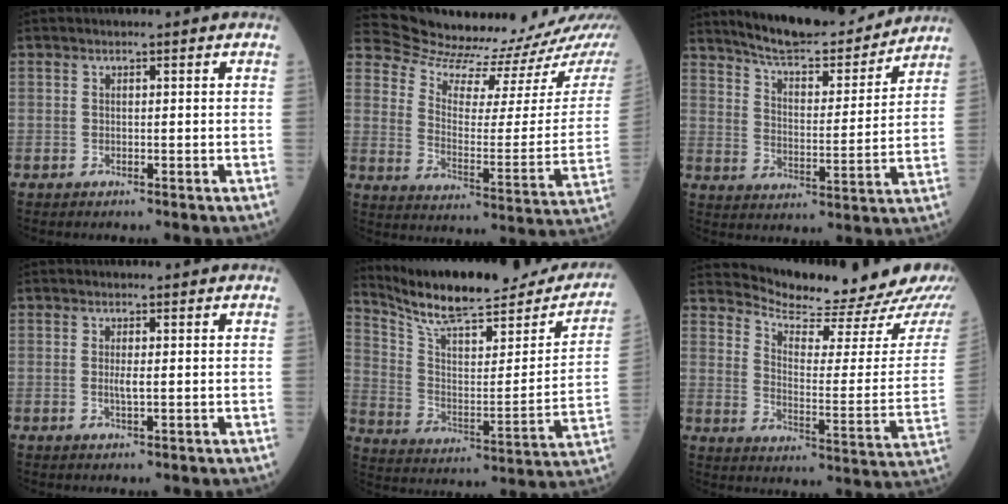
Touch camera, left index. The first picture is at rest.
{"total": 17.5, "force": [17.0, 1.5, 3.8], "torque": [-0.063, -0.091, 0.228]}
{"total": 15.9, "force": [14.6, 2.6, 5.6], "torque": [-0.087, -0.012, 0.219]}
{"total": 1.4, "force": [-0.3, 0.1, 1.3], "torque": [-0.031, -0.006, -0.004]}
{"total": 24.5, "force": [21.6, 4.8, 10.6], "torque": [-0.166, -0.046, 0.308]}
{"total": 18.9, "force": [18.1, 0.9, 5.6], "torque": [-0.086, -0.098, 0.232]}